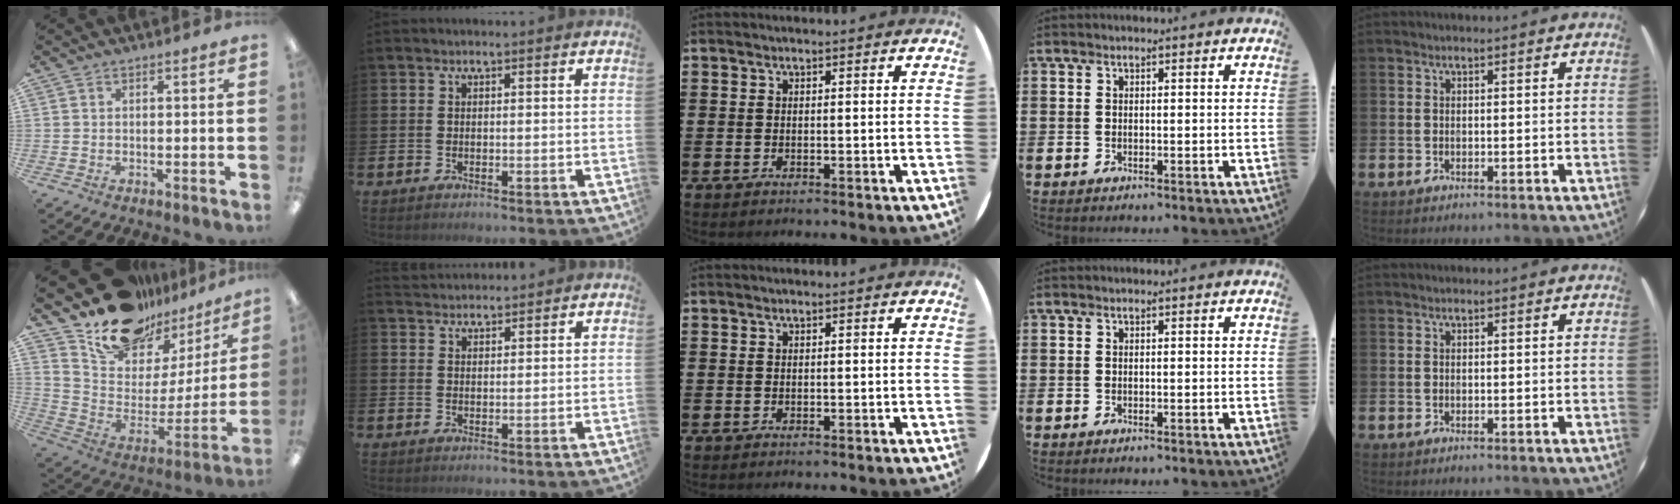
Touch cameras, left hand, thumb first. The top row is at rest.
{"thumb": {"total": 17.3, "force": [14.5, 8.4, 4.0], "torque": [-0.080, -0.113, 0.259]}, "index": {"total": 2.6, "force": [2.5, 0.6, -0.1], "torque": [0.009, -0.013, 0.044]}}